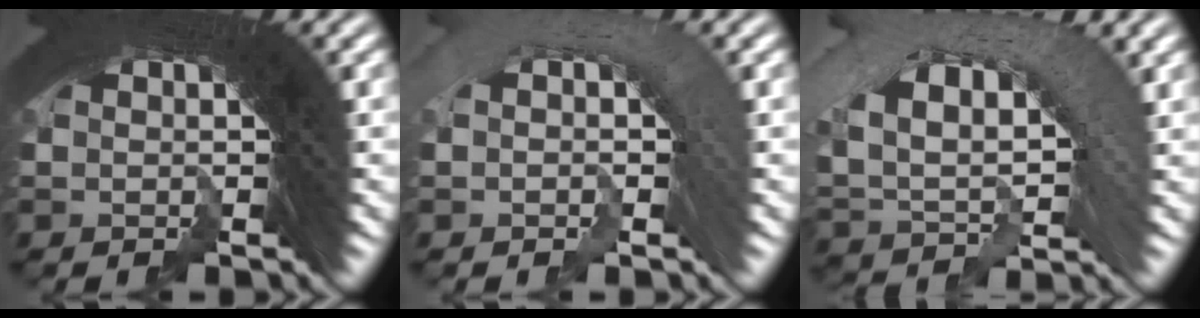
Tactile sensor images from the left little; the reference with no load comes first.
{"total": 3.4, "force": [-2.9, 0.8, -1.6], "torque": [0.019, 0.000, -0.047]}
{"total": 6.7, "force": [-2.1, 5.7, 2.9], "torque": [-0.081, -0.013, -0.035]}